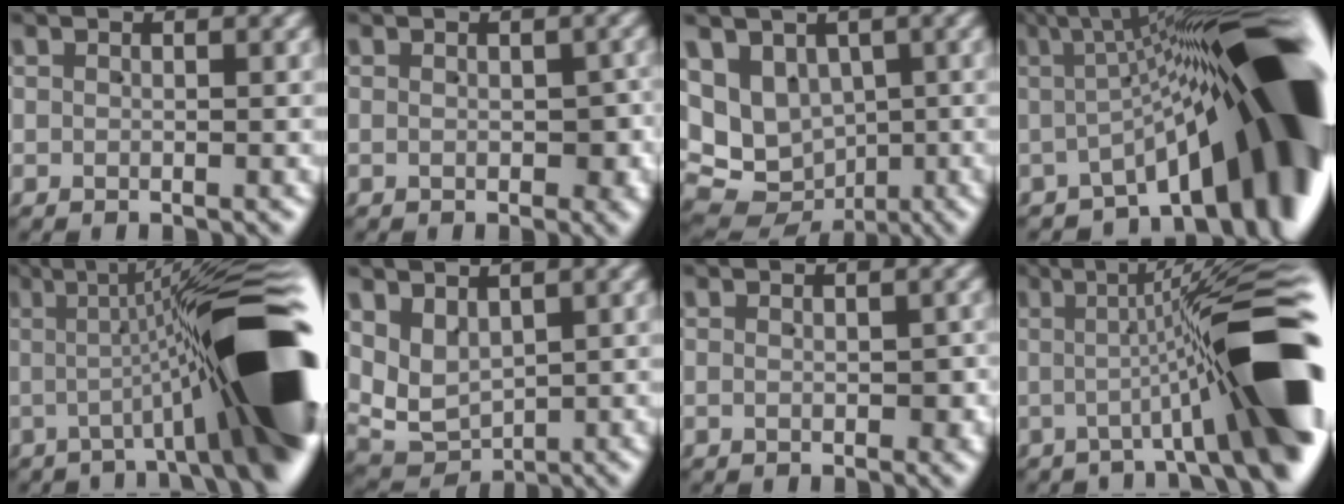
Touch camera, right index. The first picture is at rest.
{"total": 2.0, "force": [-0.7, 1.4, 1.2], "torque": [-0.017, -0.006, -0.007]}
{"total": 12.5, "force": [-2.0, 11.1, 5.4], "torque": [-0.130, -0.053, -0.023]}
{"total": 19.7, "force": [-2.4, 7.5, 18.1], "torque": [-0.216, -0.005, -0.036]}
{"total": 16.6, "force": [-2.5, 3.6, 16.0], "torque": [-0.187, 0.027, -0.048]}
{"total": 6.5, "force": [0.7, 5.8, 2.8], "torque": [-0.076, -0.009, 0.009]}
{"total": 1.1, "force": [-0.4, 0.8, 0.7], "torque": [-0.013, -0.006, -0.002]}
{"total": 12.0, "force": [-1.7, 1.9, 11.8], "torque": [-0.147, 0.024, -0.036]}